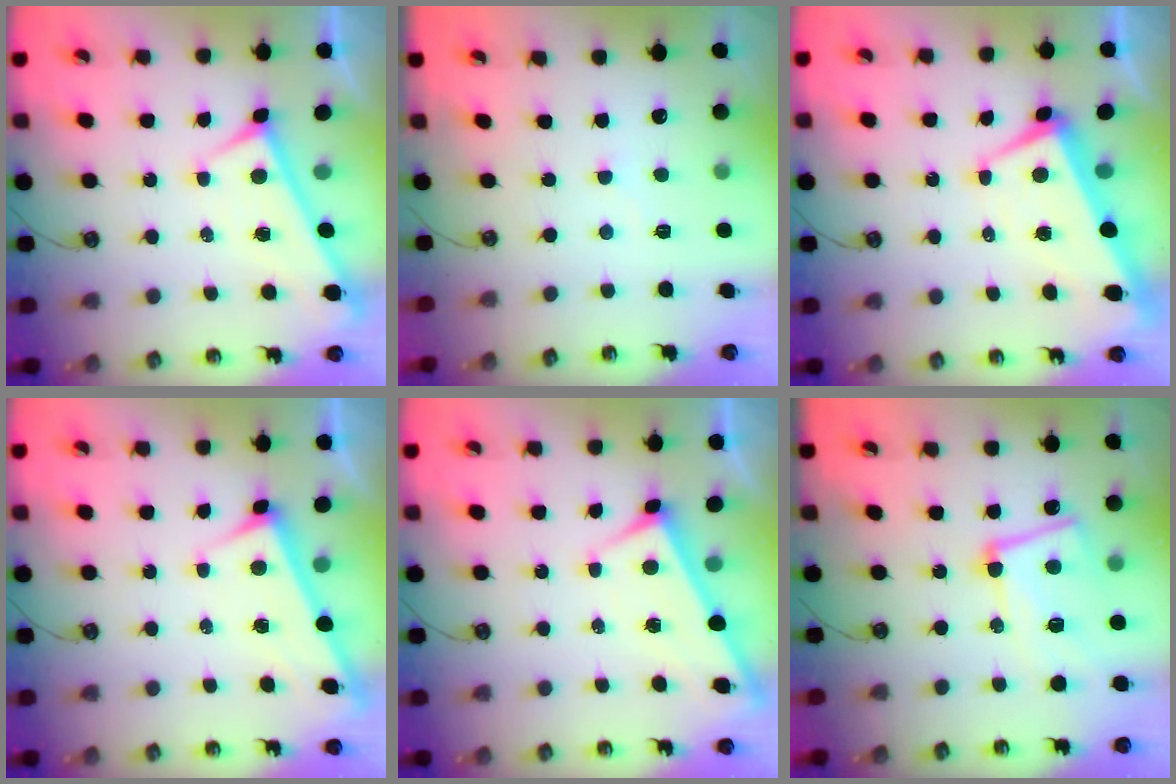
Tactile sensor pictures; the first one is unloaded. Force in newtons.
{"total": 4.8, "press": 4.8, "slide": 0.5}
{"total": 2.0, "press": 1.6, "slide": 1.2}
{"total": 2.9, "press": 2.9, "slide": 0.2}
{"total": 3.0, "press": 3.0, "slide": 0.1}
{"total": 11.1, "press": 10.9, "slide": 2.3}